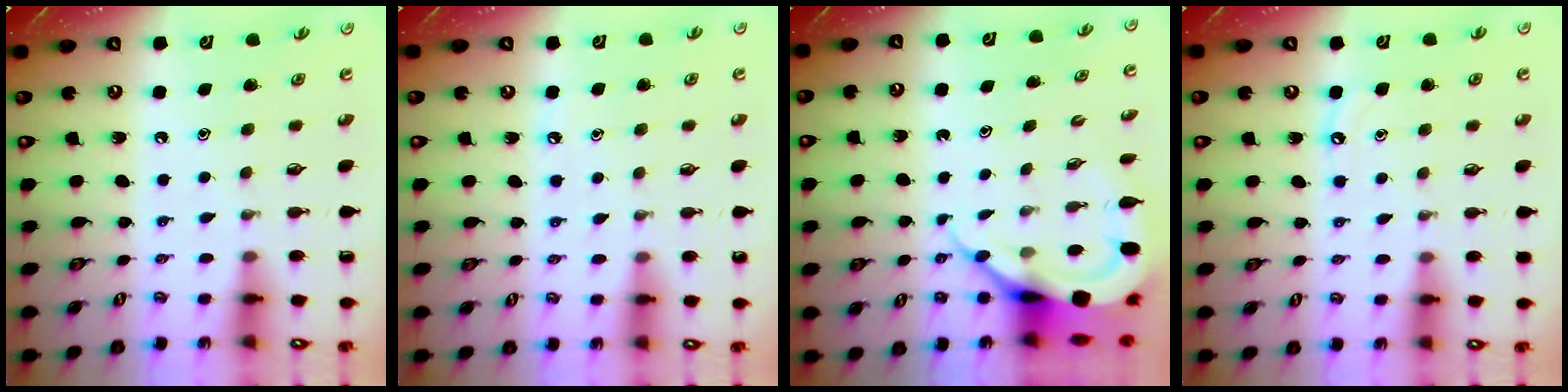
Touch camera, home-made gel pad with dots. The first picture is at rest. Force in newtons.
{"total": 3.7, "press": 3.6, "slide": 0.5}
{"total": 9.4, "press": 9.4, "slide": 0.9}
{"total": 5.1, "press": 5.0, "slide": 0.6}